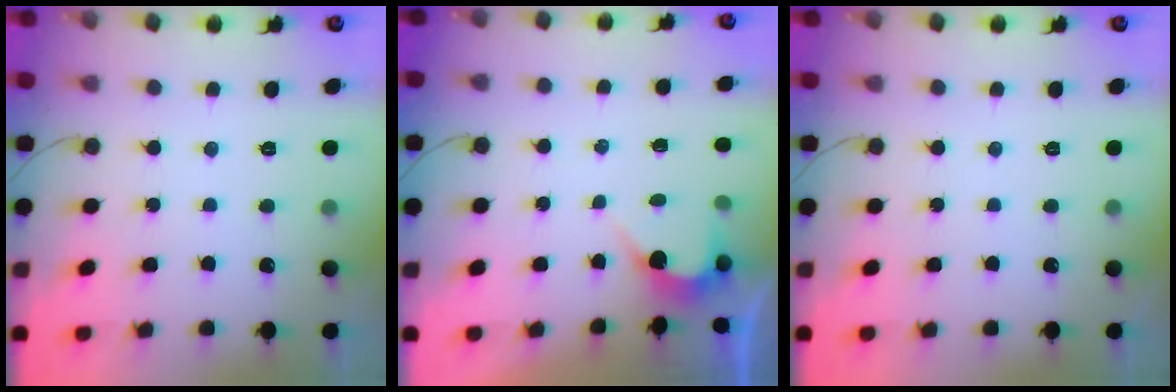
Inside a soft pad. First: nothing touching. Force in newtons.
{"total": 2.5, "press": 2.5, "slide": 0.2}
{"total": 0.0}